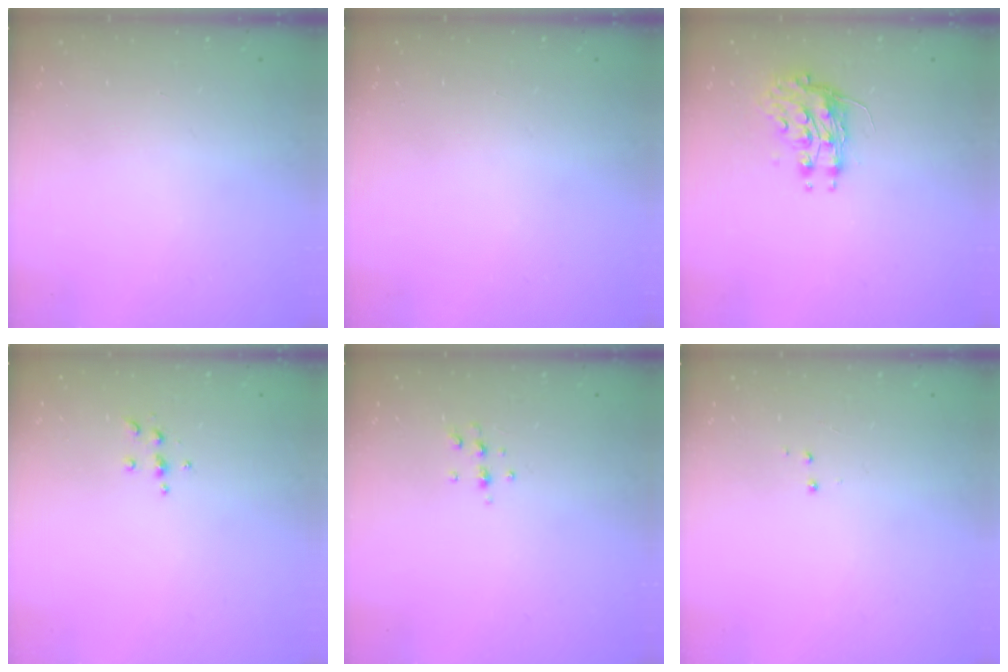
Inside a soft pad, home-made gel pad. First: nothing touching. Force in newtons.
{"total": 0.0}
{"total": 8.4, "press": 8.4, "slide": 0.3}
{"total": 5.3, "press": 5.3, "slide": 0.5}
{"total": 5.4, "press": 5.3, "slide": 1.1}
{"total": 3.0, "press": 2.9, "slide": 0.6}